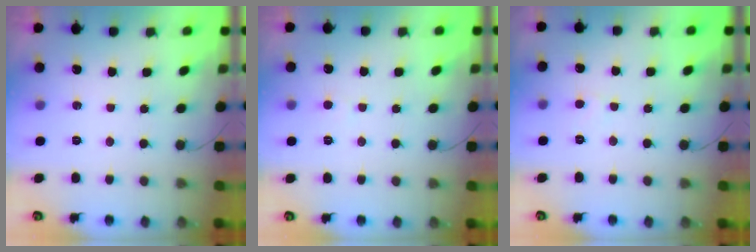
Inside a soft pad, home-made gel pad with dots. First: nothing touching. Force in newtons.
{"total": 2.7, "press": 2.7, "slide": 0.3}
{"total": 3.9, "press": 3.9, "slide": 0.4}